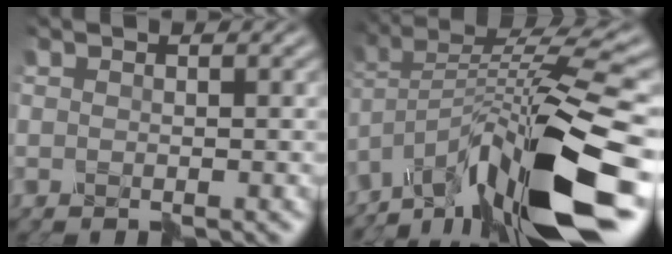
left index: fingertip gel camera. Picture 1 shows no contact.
{"total": 13.8, "force": [-7.5, 3.6, 11.0], "torque": [-0.207, 0.026, -0.130]}